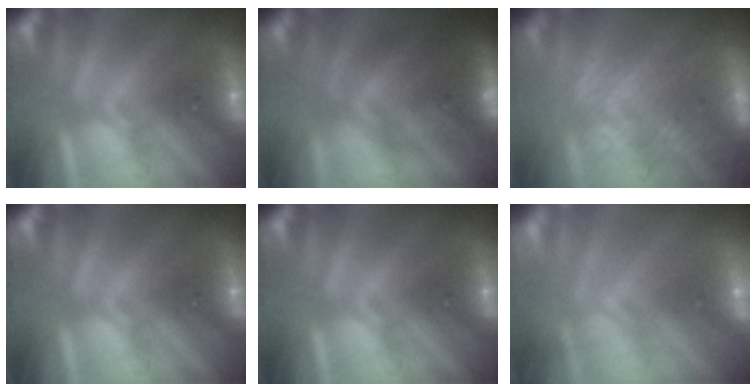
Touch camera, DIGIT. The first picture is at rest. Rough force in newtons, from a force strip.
{"total": 7.1}
{"total": 3.8}
{"total": 0.0}
{"total": 0.0}
{"total": 10.8}